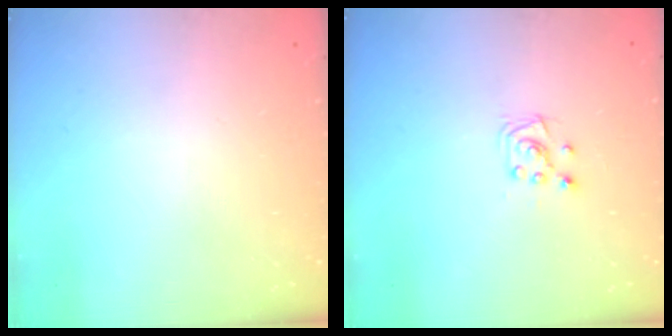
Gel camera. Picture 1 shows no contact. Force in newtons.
{"total": 6.4, "press": 6.4, "slide": 0.6}